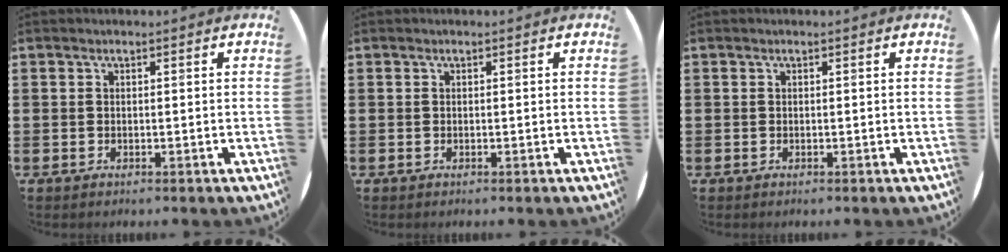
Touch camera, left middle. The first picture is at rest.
{"total": 0.0}
{"total": 0.0}